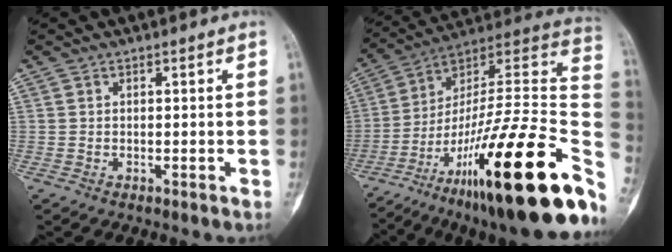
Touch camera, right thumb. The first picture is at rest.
{"total": 36.3, "force": [-15.4, 7.9, 31.9], "torque": [-0.413, 0.057, -0.248]}